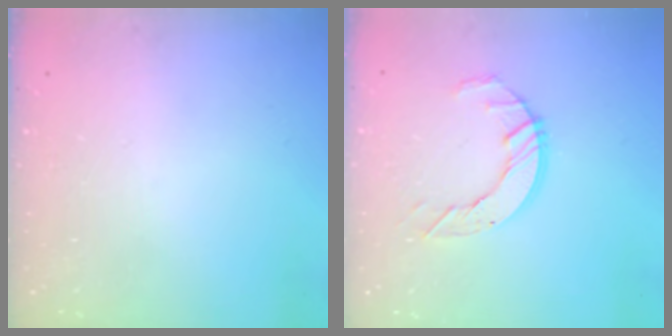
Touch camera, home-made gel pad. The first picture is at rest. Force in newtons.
{"total": 5.8, "press": 5.8, "slide": 0.4}